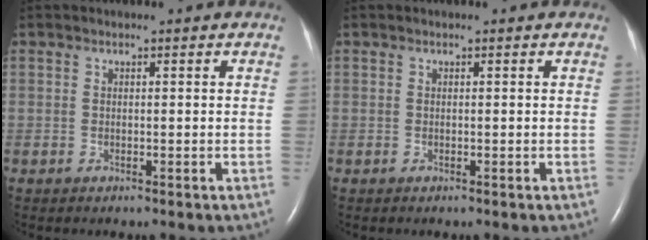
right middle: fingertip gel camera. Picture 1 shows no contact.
{"total": 0.0}